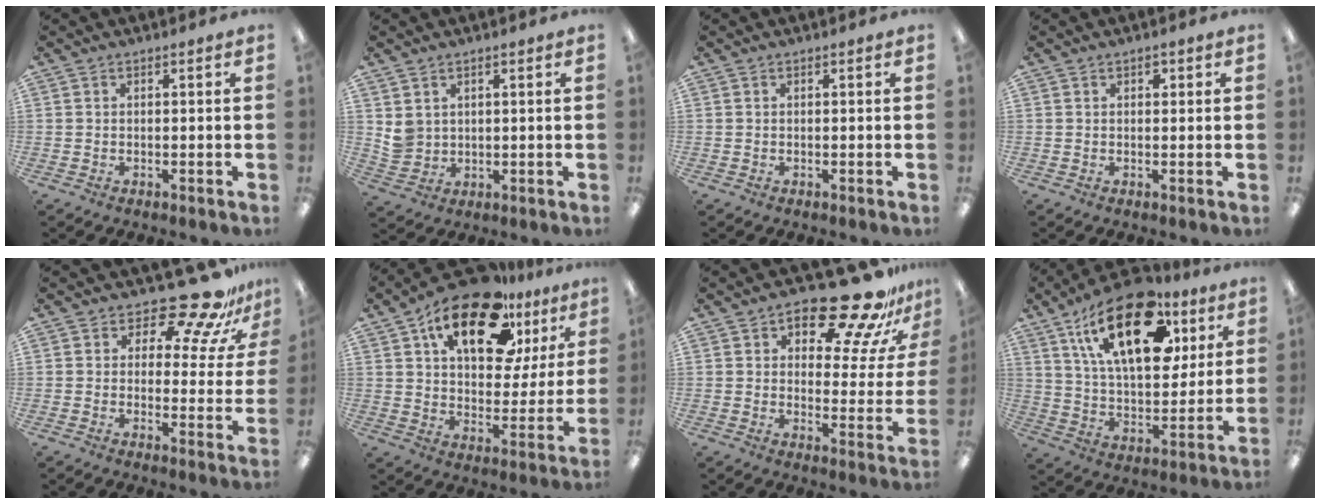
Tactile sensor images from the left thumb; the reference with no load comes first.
{"total": 4.4, "force": [2.2, 3.7, 0.8], "torque": [-0.020, -0.003, 0.042]}
{"total": 0.0}
{"total": 1.3, "force": [0.8, 0.8, 0.7], "torque": [-0.014, 0.004, 0.013]}
{"total": 15.0, "force": [12.3, 4.7, 7.1], "torque": [-0.113, -0.093, 0.209]}
{"total": 20.4, "force": [12.8, 9.5, 12.8], "torque": [-0.208, -0.059, 0.219]}
{"total": 18.7, "force": [14.7, 6.6, 9.5], "torque": [-0.138, -0.105, 0.244]}
{"total": 23.2, "force": [11.5, 11.9, 16.3], "torque": [-0.252, -0.037, 0.195]}